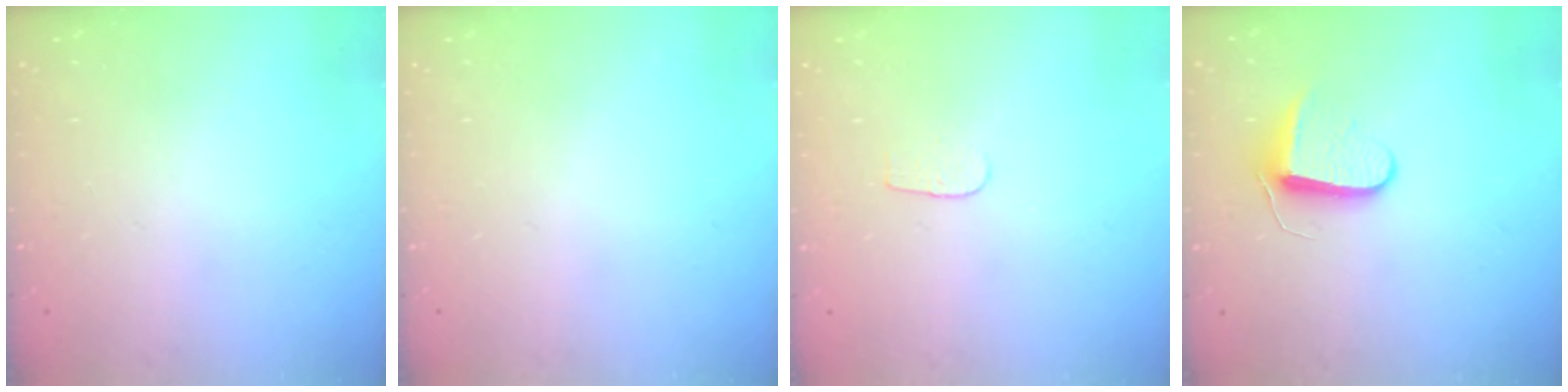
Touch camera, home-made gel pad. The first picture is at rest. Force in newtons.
{"total": 0.0}
{"total": 3.7, "press": 3.6, "slide": 0.4}
{"total": 8.5, "press": 8.5, "slide": 0.6}